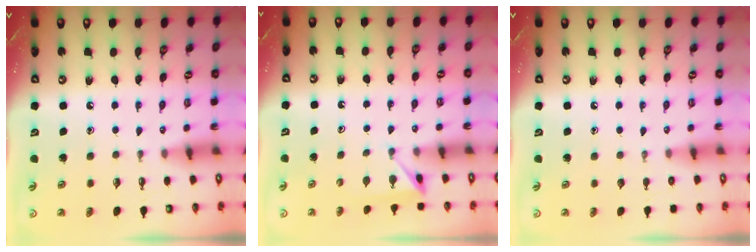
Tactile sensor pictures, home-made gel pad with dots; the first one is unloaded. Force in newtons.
{"total": 2.8, "press": 2.8, "slide": 0.5}
{"total": 0.0}